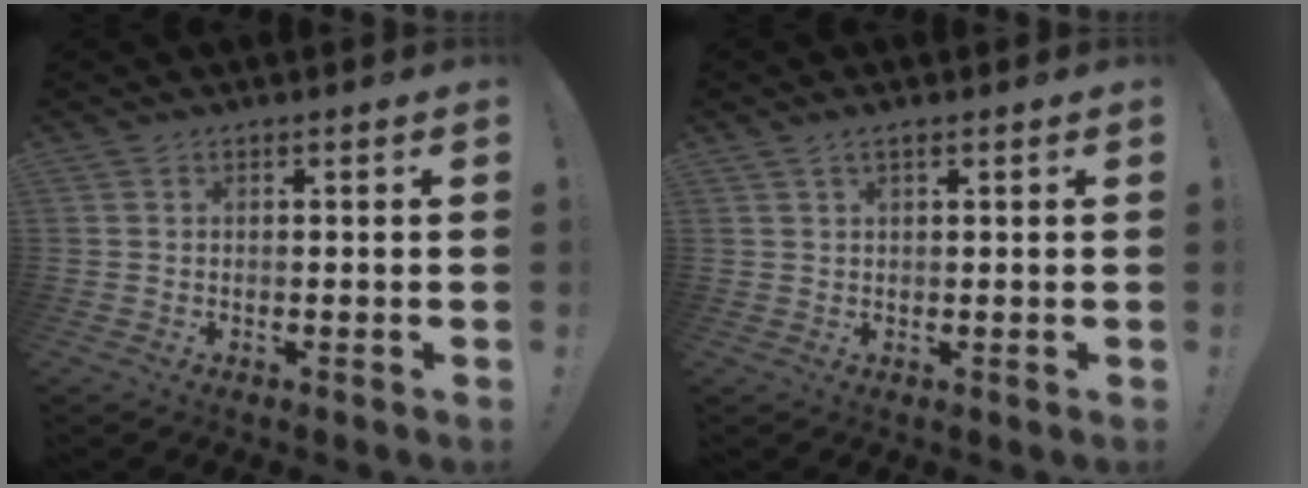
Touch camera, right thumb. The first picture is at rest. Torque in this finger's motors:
{"motor_torque": [0.12, -0.38, -0.07, 0.07, 0.11]}